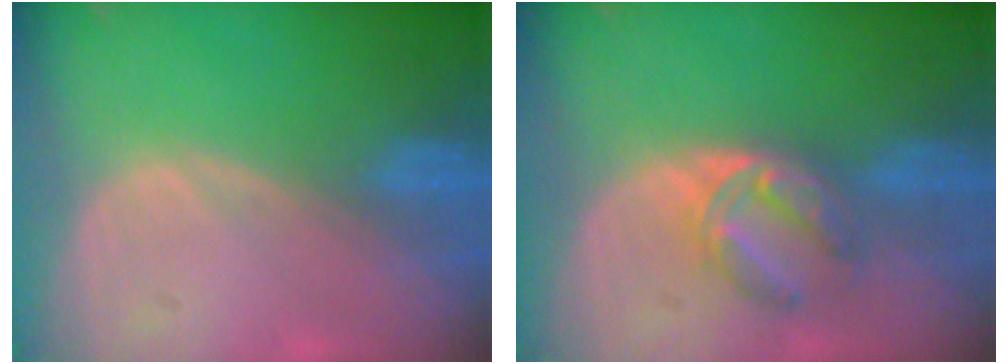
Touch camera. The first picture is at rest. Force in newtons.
{"total": 5.6, "press": 5.4, "slide": 1.7}